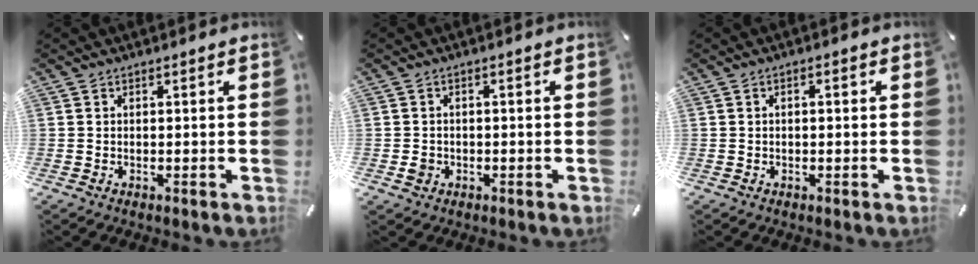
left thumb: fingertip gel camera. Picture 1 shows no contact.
{"total": 2.4, "force": [-0.7, 2.0, 1.1], "torque": [-0.020, 0.004, -0.015]}
{"total": 1.1, "force": [-0.2, 0.5, 0.9], "torque": [-0.016, 0.003, -0.005]}